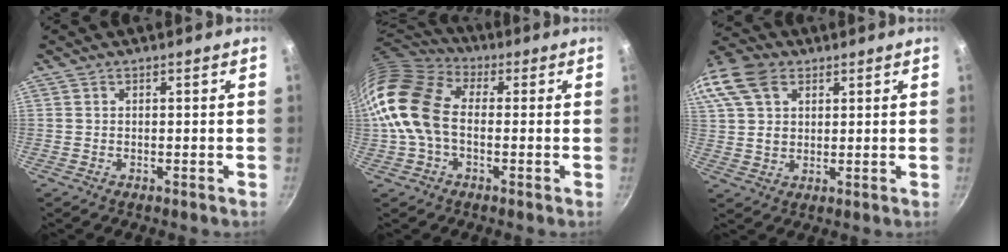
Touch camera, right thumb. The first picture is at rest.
{"total": 14.4, "force": [-0.7, 9.8, 10.5], "torque": [-0.182, 0.030, -0.032]}
{"total": 19.3, "force": [8.2, 13.7, 10.8], "torque": [-0.255, 0.037, 0.150]}